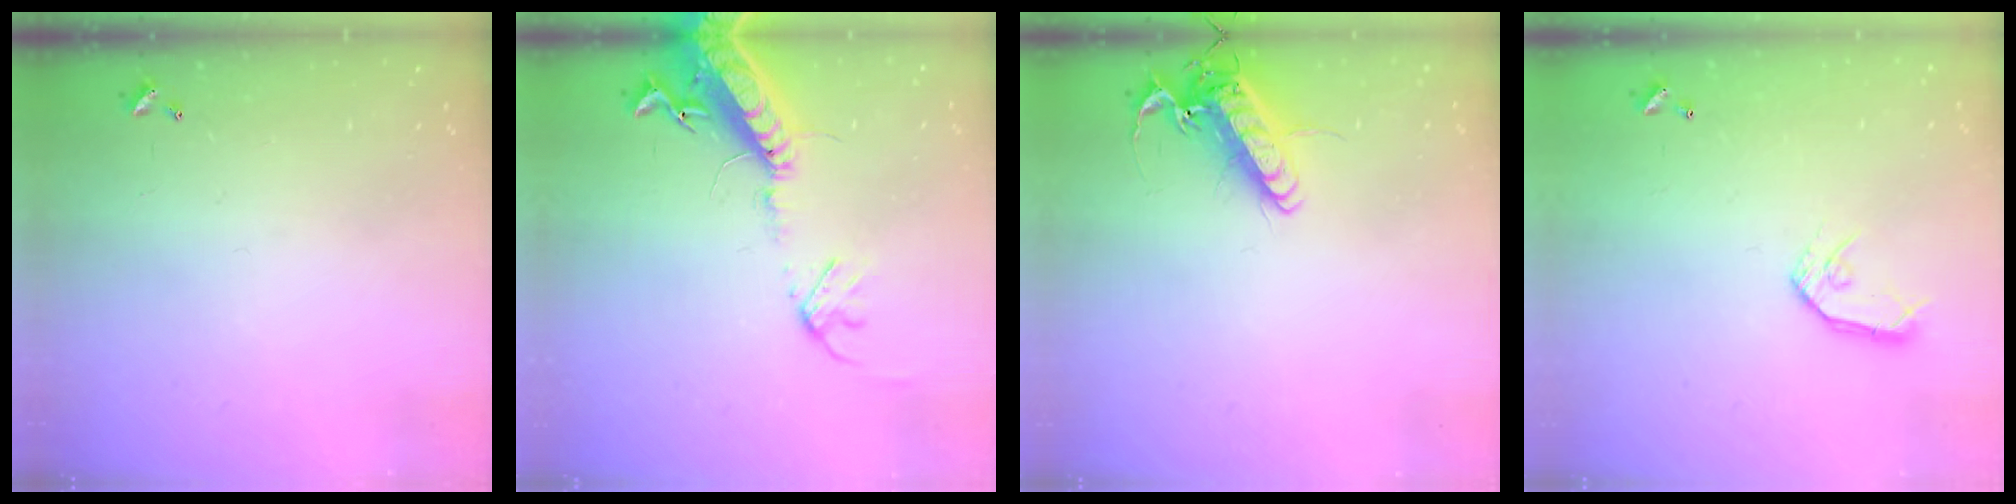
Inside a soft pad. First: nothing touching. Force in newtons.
{"total": 17.4, "press": 16.9, "slide": 4.1}
{"total": 14.8, "press": 14.6, "slide": 2.4}
{"total": 8.8, "press": 8.8, "slide": 0.6}